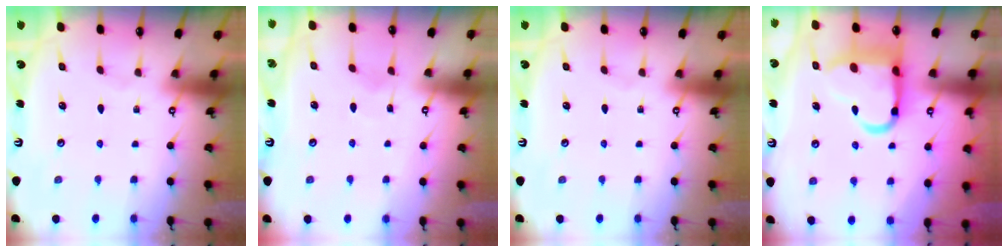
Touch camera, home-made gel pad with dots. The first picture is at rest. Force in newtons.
{"total": 3.7, "press": 3.6, "slide": 0.4}
{"total": 0.0}
{"total": 14.8, "press": 14.7, "slide": 1.7}